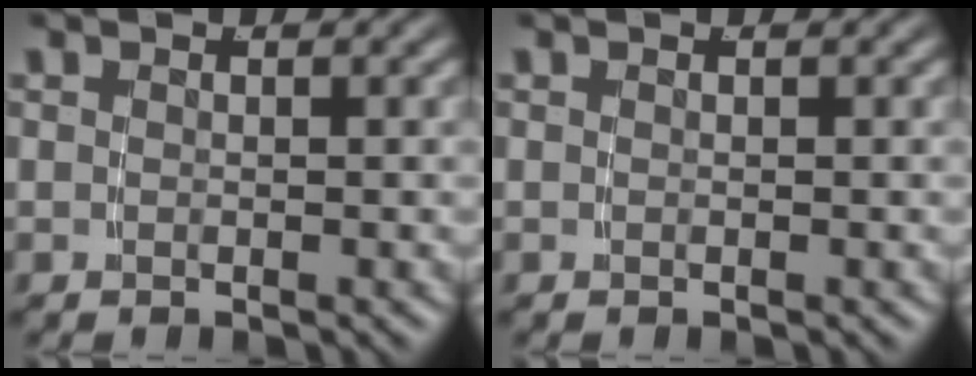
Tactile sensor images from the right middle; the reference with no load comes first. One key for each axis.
{"total": 0.0}